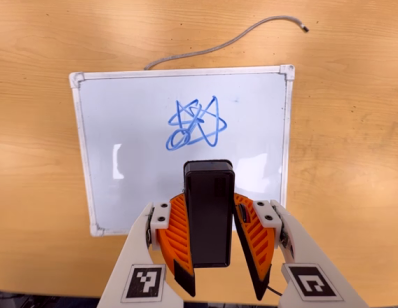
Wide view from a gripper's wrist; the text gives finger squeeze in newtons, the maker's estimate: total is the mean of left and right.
{"total": 6.0, "left": 5.8, "right": 6.3}